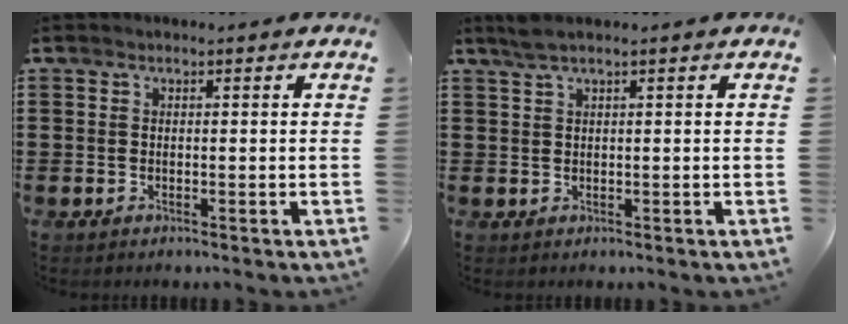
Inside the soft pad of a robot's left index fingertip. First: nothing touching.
{"total": 1.9, "force": [1.1, 0.0, 1.5], "torque": [-0.031, -0.001, 0.021]}